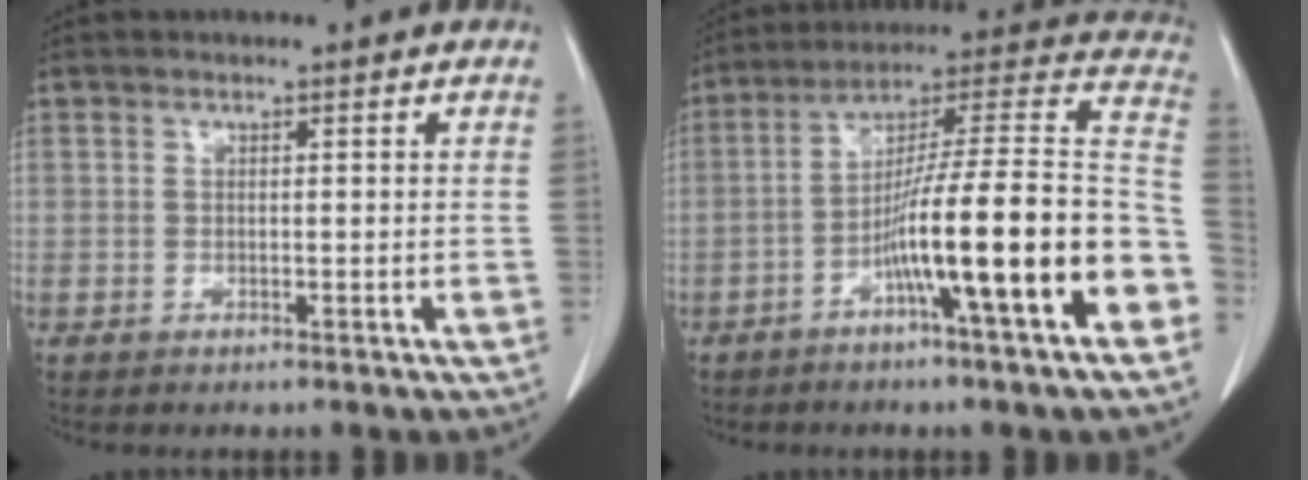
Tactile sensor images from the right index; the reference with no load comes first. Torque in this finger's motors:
{"motor_torque": [2.10, -0.04, 1.05, 0.21]}